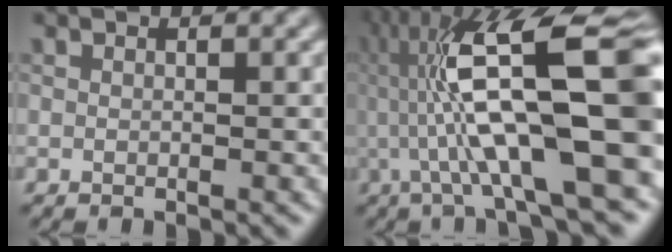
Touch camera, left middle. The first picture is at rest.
{"total": 14.1, "force": [-0.8, 3.1, 13.7], "torque": [-0.239, 0.025, -0.012]}